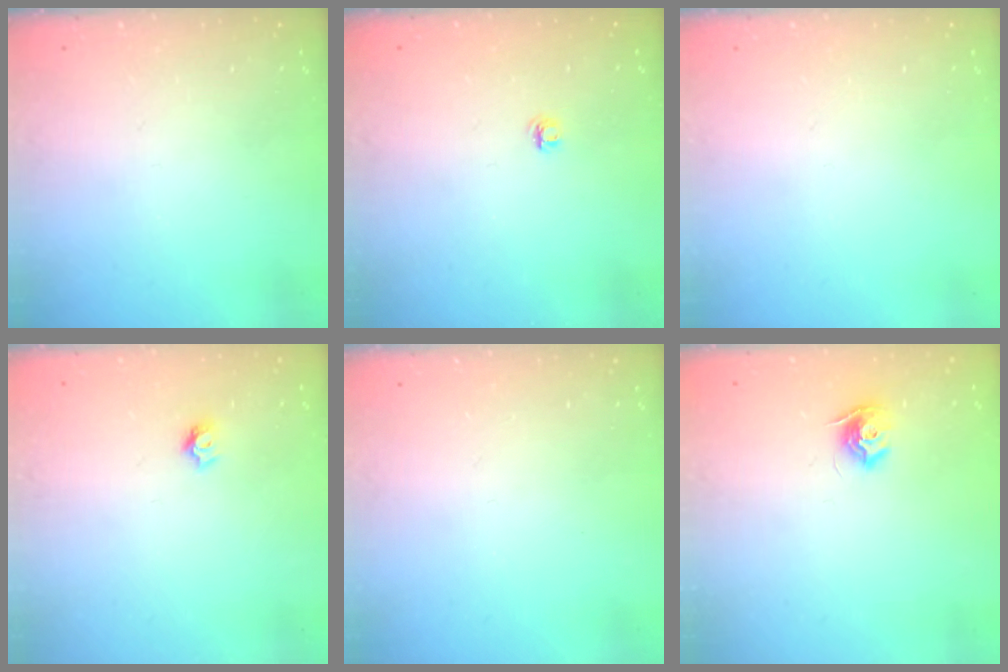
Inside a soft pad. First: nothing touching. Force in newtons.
{"total": 4.1, "press": 4.1, "slide": 0.5}
{"total": 0.0}
{"total": 4.2, "press": 4.2, "slide": 0.4}
{"total": 0.0}
{"total": 8.7, "press": 8.7, "slide": 0.1}